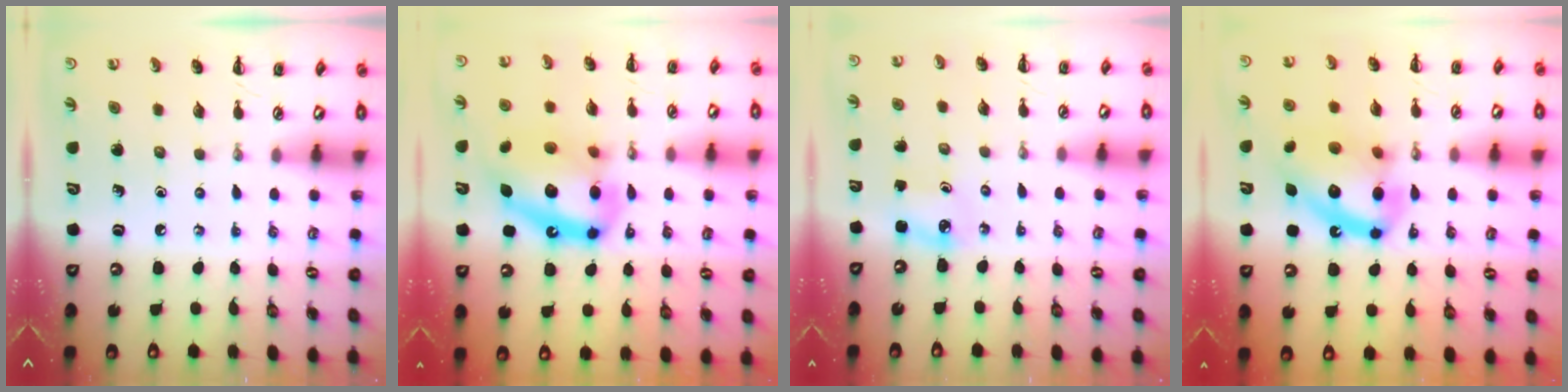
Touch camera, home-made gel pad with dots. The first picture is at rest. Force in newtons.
{"total": 17.5, "press": 17.0, "slide": 4.4}
{"total": 2.9, "press": 2.8, "slide": 0.5}
{"total": 15.4, "press": 15.2, "slide": 2.3}